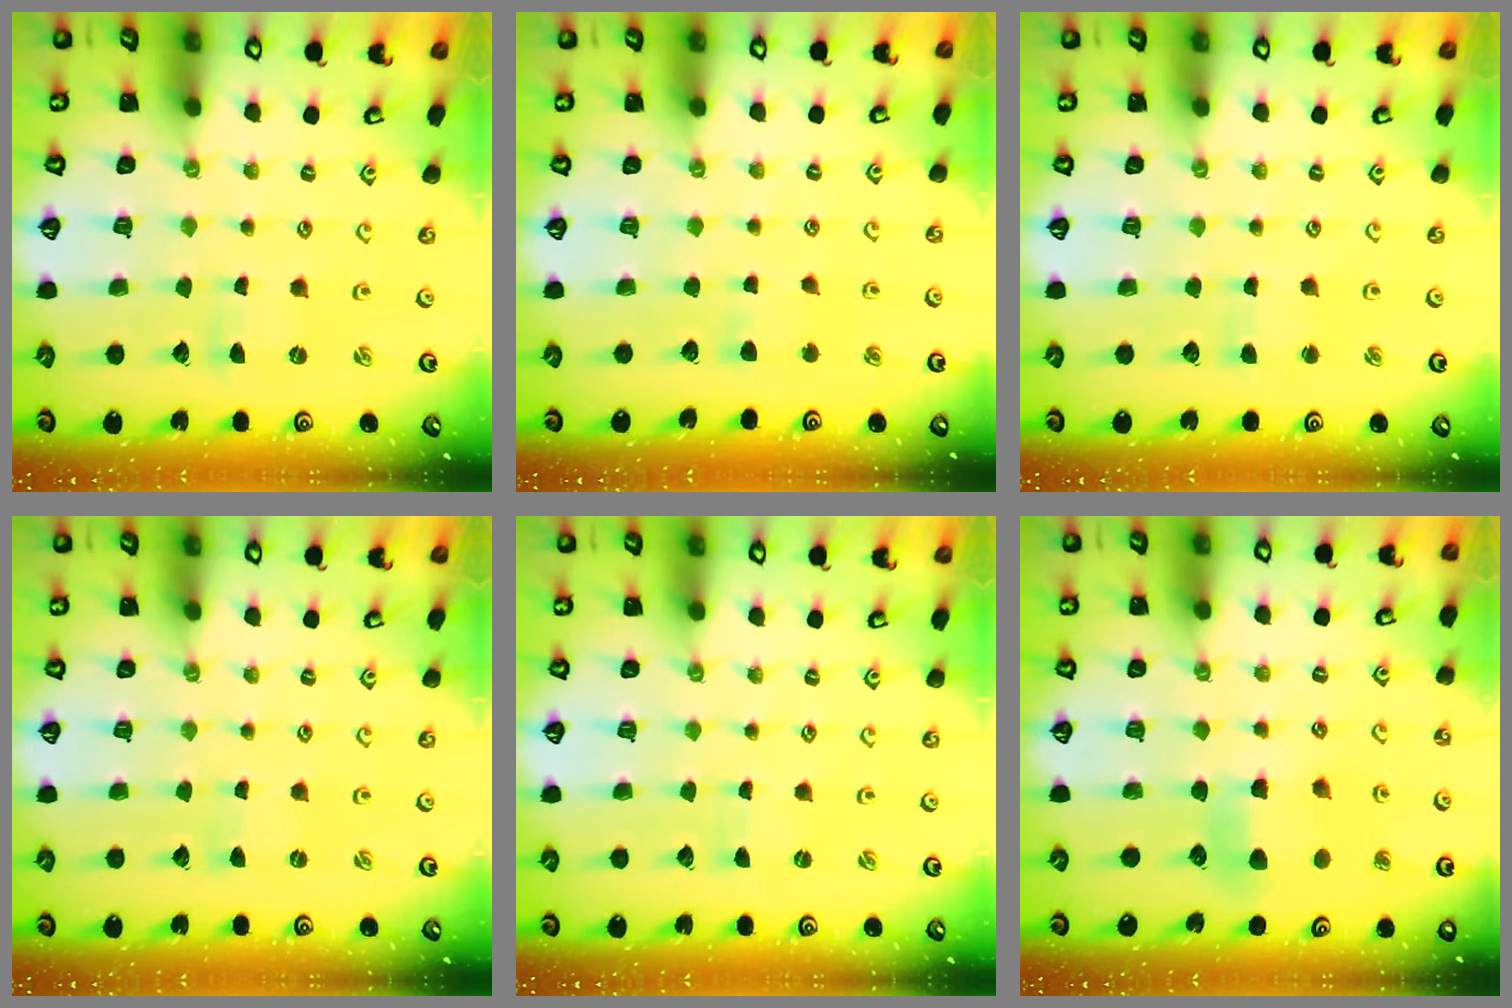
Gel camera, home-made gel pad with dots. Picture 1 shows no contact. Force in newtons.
{"total": 3.6, "press": 3.6, "slide": 0.7}
{"total": 2.7, "press": 2.6, "slide": 0.4}
{"total": 0.0}
{"total": 0.0}
{"total": 6.8, "press": 6.8, "slide": 0.6}